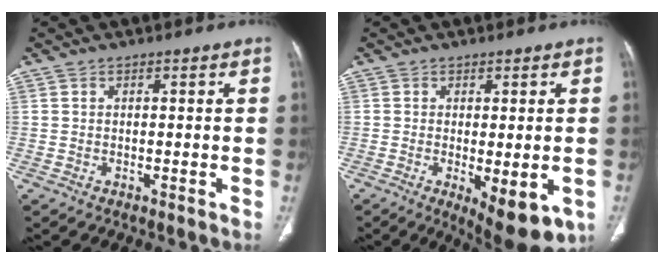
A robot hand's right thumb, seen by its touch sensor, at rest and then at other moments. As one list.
[{"total": 10.0, "force": [-3.4, 3.7, 8.6], "torque": [-0.116, -0.016, -0.043]}]